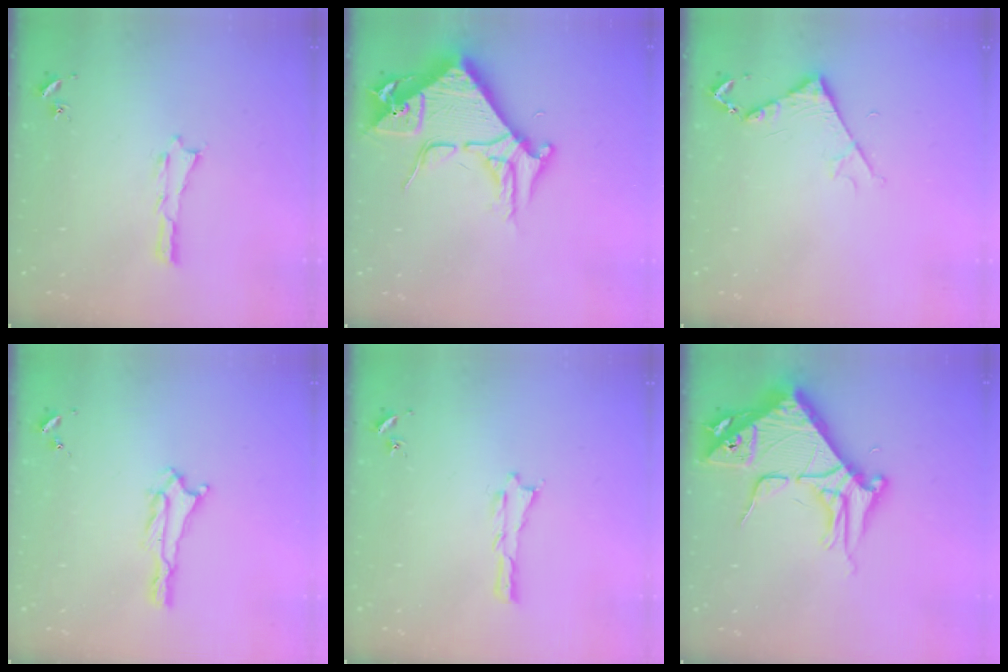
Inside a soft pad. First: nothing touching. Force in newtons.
{"total": 9.8, "press": 9.8, "slide": 1.1}
{"total": 4.4, "press": 4.4, "slide": 0.5}
{"total": 1.0, "press": 1.0, "slide": 0.1}
{"total": 0.0}
{"total": 9.0, "press": 8.9, "slide": 1.2}